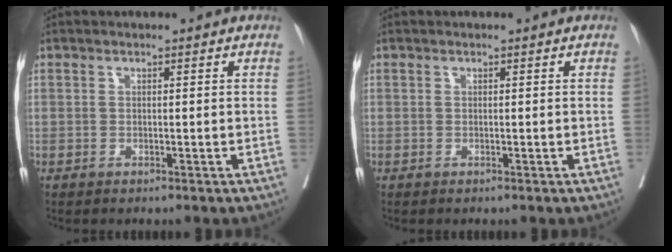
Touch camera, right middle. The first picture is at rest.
{"total": 0.0}